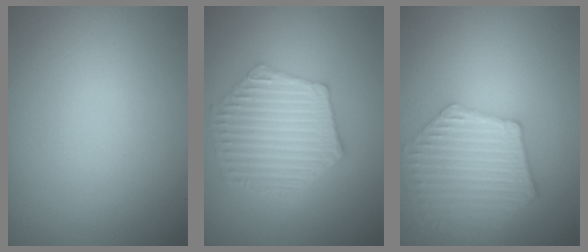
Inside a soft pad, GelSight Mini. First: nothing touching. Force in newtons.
{"total": 6.2, "press": 4.6, "slide": 4.2}
{"total": 5.7, "press": 4.5, "slide": 3.5}